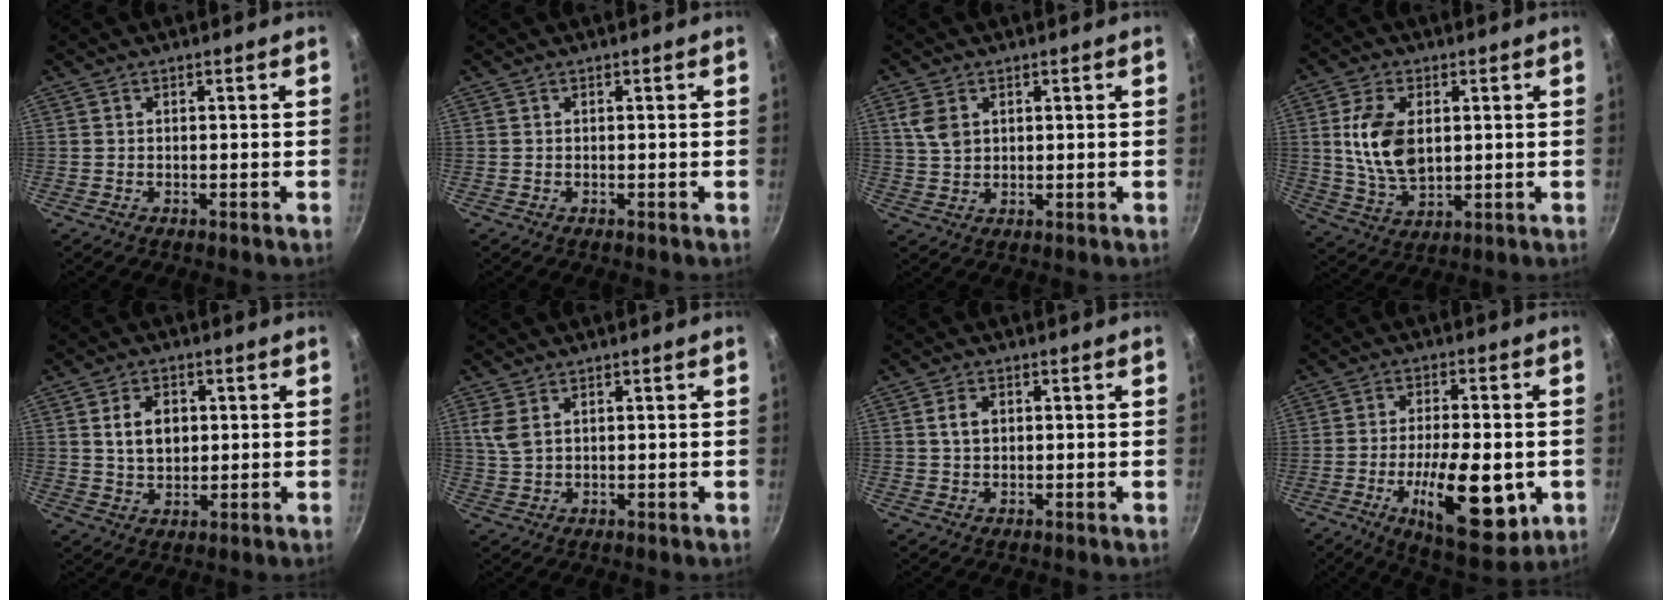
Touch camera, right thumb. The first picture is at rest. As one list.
[{"total": 0.0}, {"total": 5.0, "force": [1.9, 3.5, 3.1], "torque": [-0.056, -0.002, 0.039]}, {"total": 11.9, "force": [2.1, 7.1, 9.3], "torque": [-0.167, -0.015, 0.045]}, {"total": 7.3, "force": [1.5, 5.2, 4.9], "torque": [-0.067, -0.005, 0.029]}, {"total": 4.2, "force": [1.8, 2.4, 2.9], "torque": [-0.060, -0.001, 0.040]}, {"total": 3.1, "force": [0.8, 2.2, 2.1], "torque": [-0.031, 0.002, 0.014]}, {"total": 17.4, "force": [-4.5, 6.9, 15.3], "torque": [-0.220, 0.002, -0.063]}]